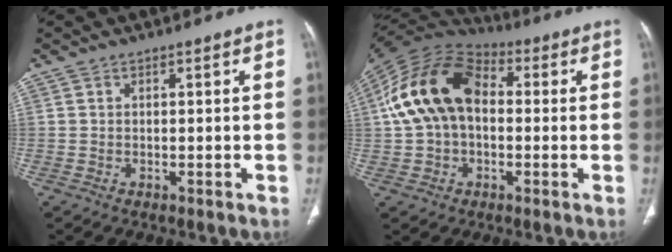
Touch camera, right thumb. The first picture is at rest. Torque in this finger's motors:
{"motor_torque": [0.16, 2.60, 1.37, -0.24, 0.22]}